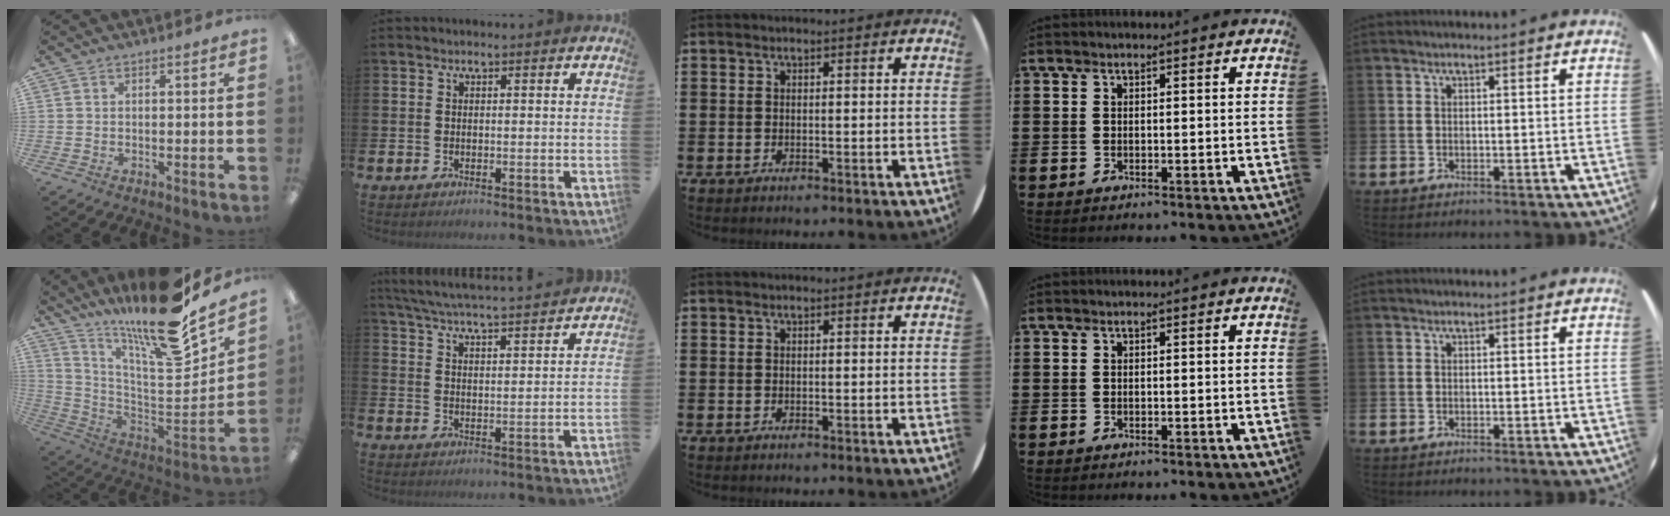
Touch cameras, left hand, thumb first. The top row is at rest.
{"thumb": {"total": 20.7, "force": [16.3, 2.9, 12.5], "torque": [-0.191, -0.134, 0.258]}, "index": {"total": 5.9, "force": [5.7, -0.1, 1.4], "torque": [-0.051, -0.038, 0.101]}}